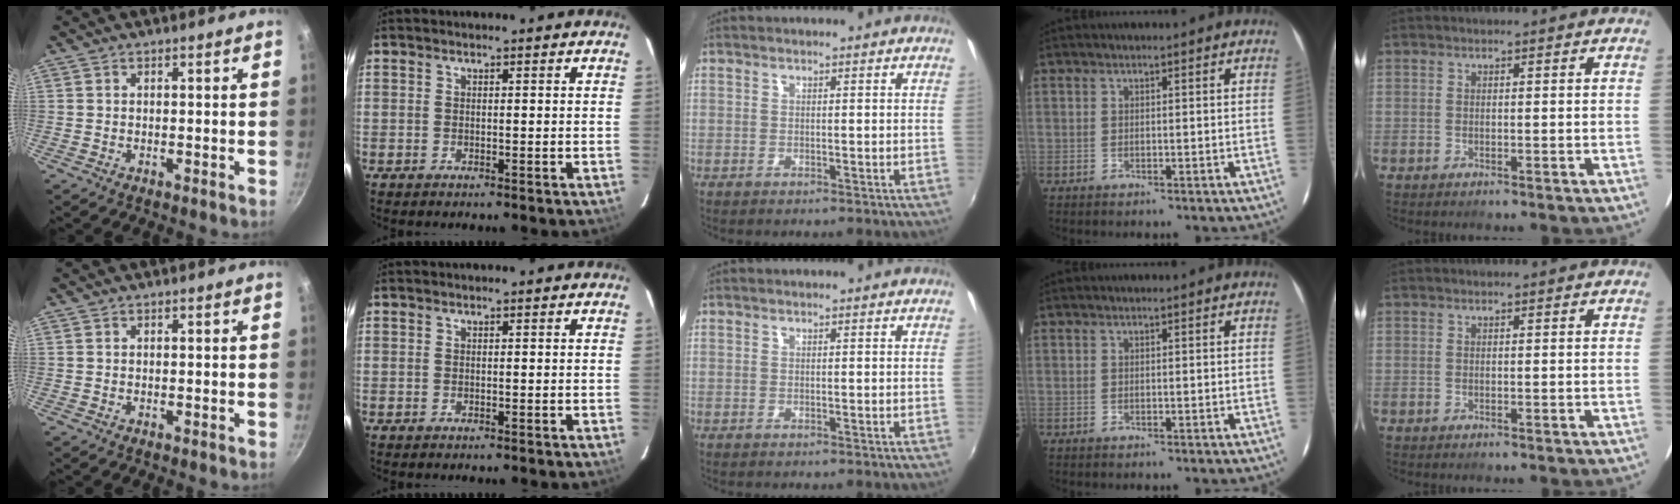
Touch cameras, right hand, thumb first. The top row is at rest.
{}